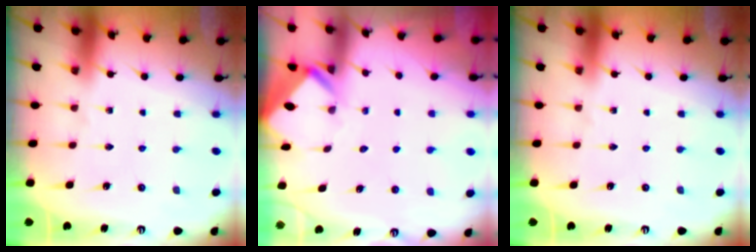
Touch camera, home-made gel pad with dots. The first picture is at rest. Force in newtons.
{"total": 2.6, "press": 2.6, "slide": 0.1}
{"total": 0.0}